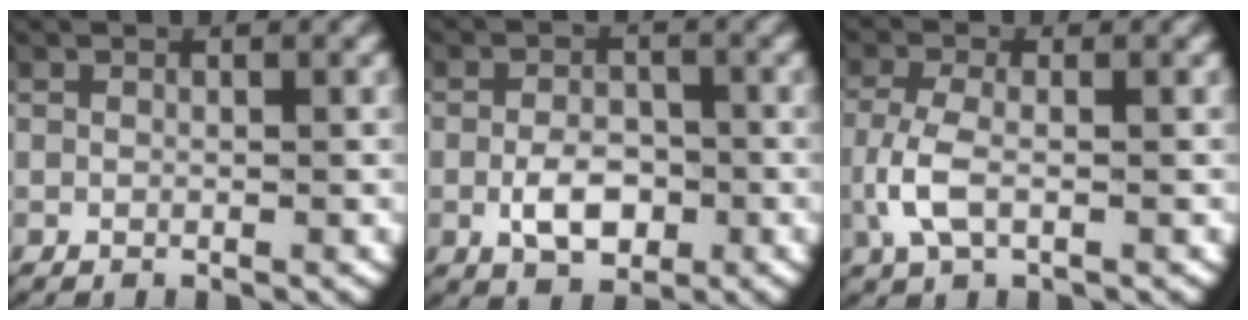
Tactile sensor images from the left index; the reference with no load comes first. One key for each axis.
{"total": 3.7, "fx": -1.2, "fy": 2.4, "fz": 2.6, "tx": -0.047, "ty": -0.012, "tz": -0.015}
{"total": 3.7, "fx": -0.6, "fy": 1.9, "fz": 3.1, "tx": -0.089, "ty": -0.012, "tz": -0.003}